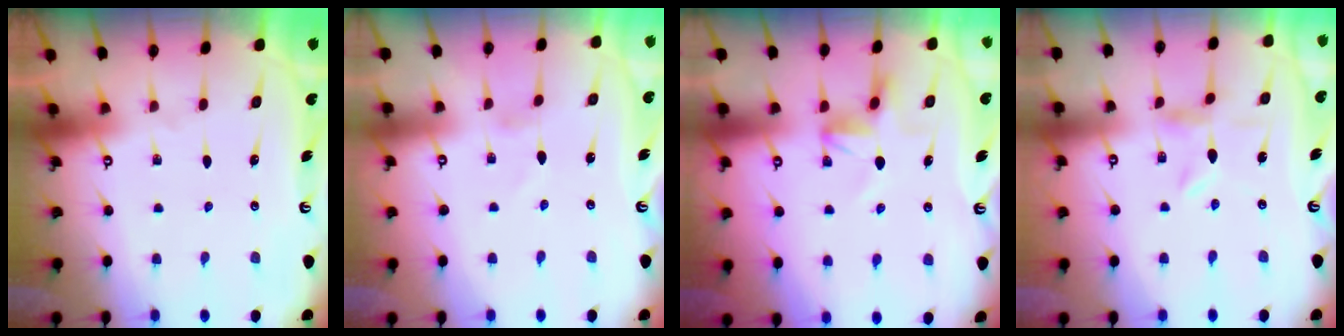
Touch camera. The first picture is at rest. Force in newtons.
{"total": 1.3, "press": 1.3, "slide": 0.1}
{"total": 4.8, "press": 4.4, "slide": 1.8}
{"total": 1.5, "press": 1.5, "slide": 0.3}